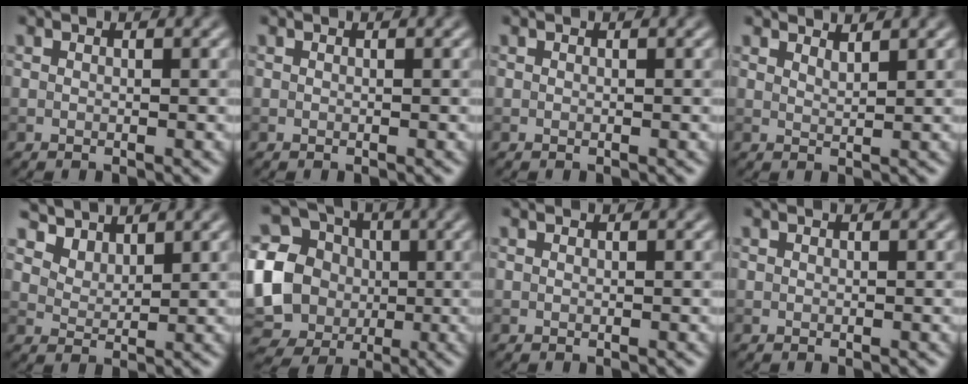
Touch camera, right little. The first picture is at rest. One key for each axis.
{"total": 0.0}
{"total": 0.0}
{"total": 1.6, "fx": 1.6, "fy": 0.1, "fz": 0.3, "tx": -0.003, "ty": 0.001, "tz": 0.024}
{"total": 3.8, "fx": 3.3, "fy": 1.6, "fz": 0.9, "tx": -0.035, "ty": -0.021, "tz": 0.086}
{"total": 20.7, "fx": 0.0, "fy": 19.0, "fz": 8.1, "tx": -0.231, "ty": 0.010, "tz": -0.035}
{"total": 0.0}
{"total": 0.0}